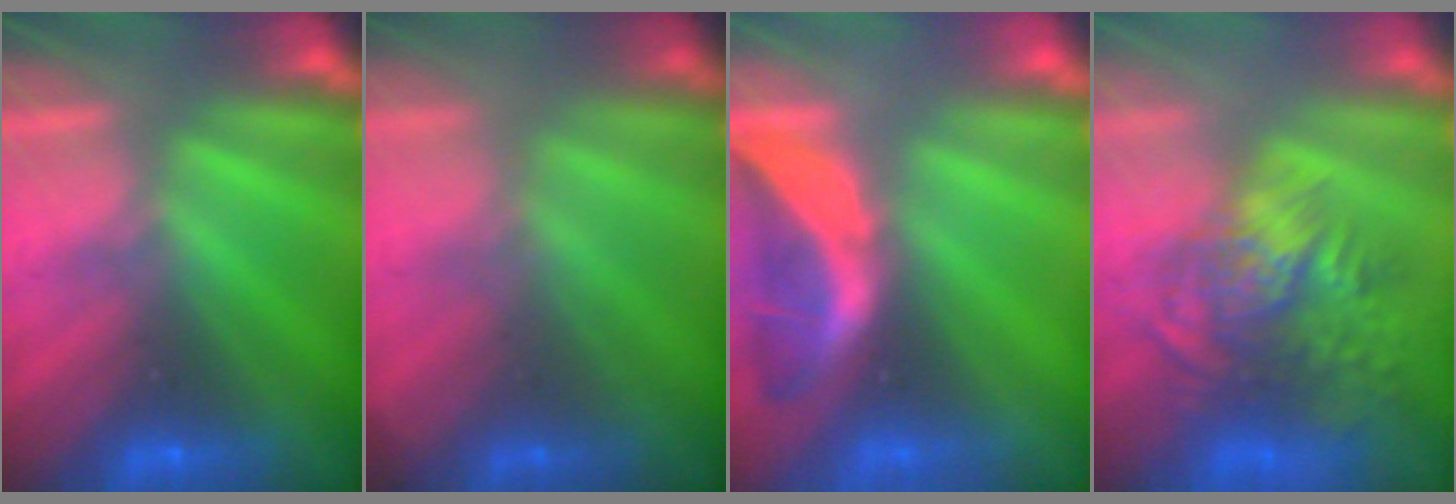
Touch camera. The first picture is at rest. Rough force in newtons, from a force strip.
{"total": 1.8}
{"total": 1.8}
{"total": 6.7}